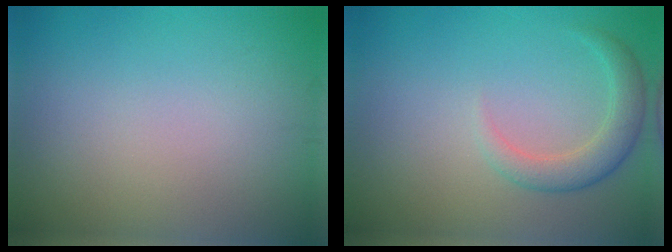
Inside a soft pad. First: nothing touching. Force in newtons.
{"total": 2.7, "press": 2.7, "slide": 0.1}